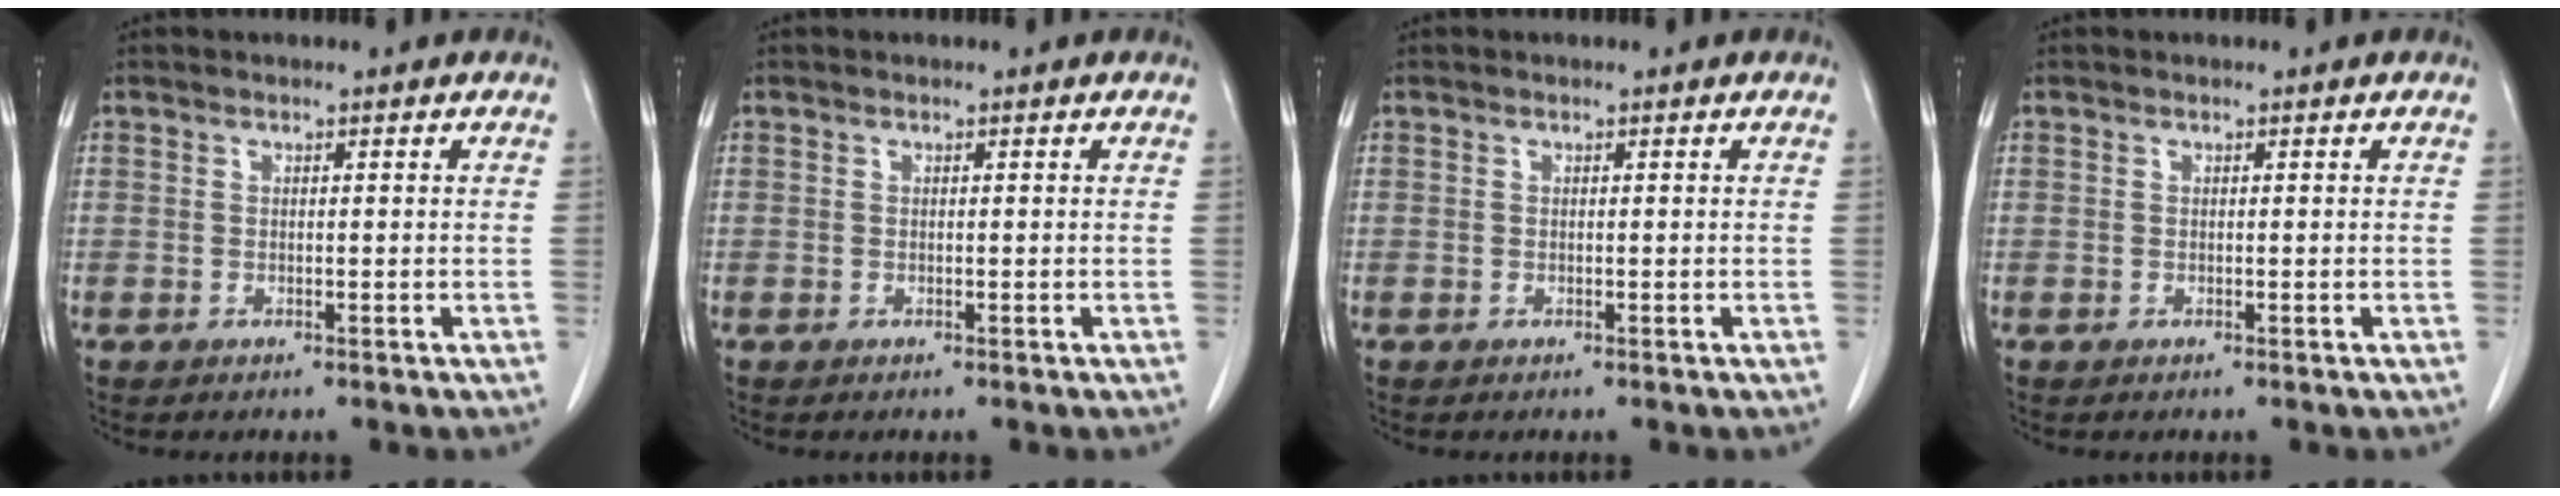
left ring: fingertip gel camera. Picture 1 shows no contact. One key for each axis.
{"total": 0.0}
{"total": 0.0}
{"total": 0.0}